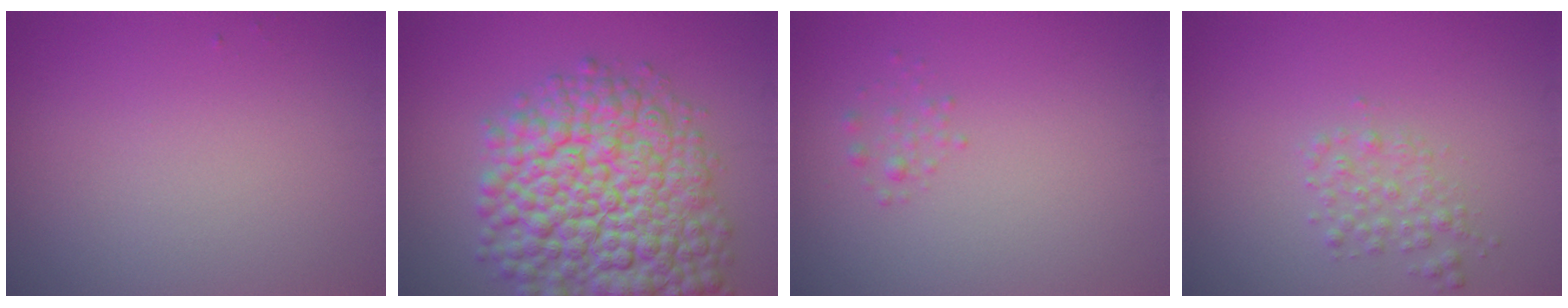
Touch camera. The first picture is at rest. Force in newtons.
{"total": 11.9, "press": 11.9, "slide": 0.4}
{"total": 0.9, "press": 0.9, "slide": 0.1}
{"total": 1.7, "press": 1.7, "slide": 0.1}